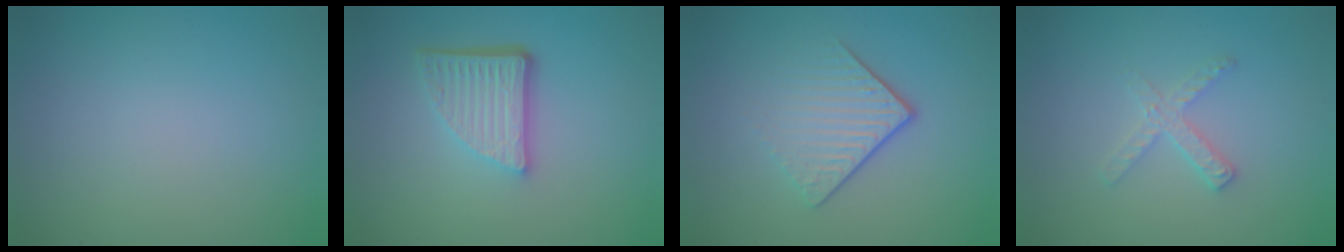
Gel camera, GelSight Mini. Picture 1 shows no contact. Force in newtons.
{"total": 5.3, "press": 3.7, "slide": 3.8}
{"total": 4.2, "press": 2.6, "slide": 3.3}
{"total": 2.0, "press": 2.0, "slide": 0.2}